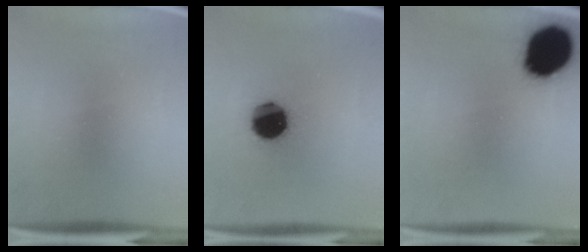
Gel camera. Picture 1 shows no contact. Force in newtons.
{"total": 15.9}
{"total": 18.5}